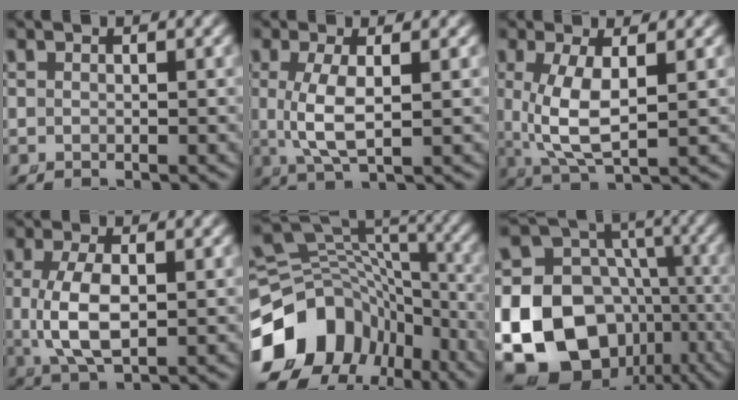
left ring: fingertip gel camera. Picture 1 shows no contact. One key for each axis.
{"total": 4.0, "fx": 0.1, "fy": 1.2, "fz": 3.8, "tx": -0.094, "ty": -0.012, "tz": 0.017}
{"total": 5.7, "fx": 0.5, "fy": 2.3, "fz": 5.2, "tx": -0.110, "ty": -0.014, "tz": 0.026}
{"total": 4.9, "fx": -0.1, "fy": 2.3, "fz": 4.3, "tx": -0.109, "ty": -0.008, "tz": 0.010}
{"total": 15.2, "fx": -4.8, "fy": 12.0, "fz": 8.0, "tx": -0.144, "ty": -0.038, "tz": -0.070}
{"total": 21.9, "fx": -5.0, "fy": 18.6, "fz": 10.3, "tx": -0.250, "ty": -0.086, "tz": -0.065}